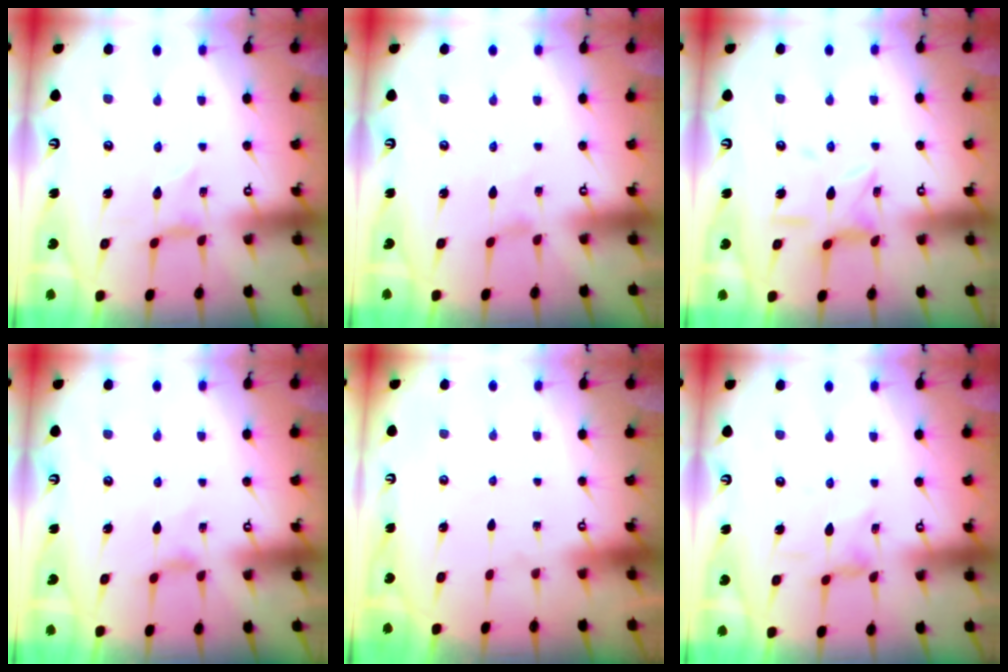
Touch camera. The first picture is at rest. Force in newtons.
{"total": 0.5, "press": 0.5, "slide": 0.2}
{"total": 7.6, "press": 7.6, "slide": 0.5}
{"total": 1.6, "press": 1.6, "slide": 0.4}
{"total": 0.0}
{"total": 2.2, "press": 2.1, "slide": 0.5}